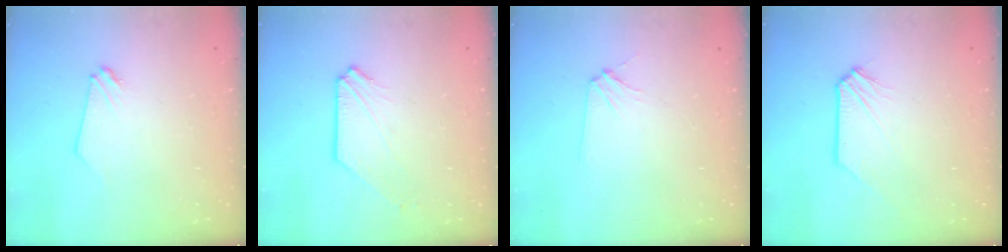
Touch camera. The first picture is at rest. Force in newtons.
{"total": 1.4, "press": 1.3, "slide": 0.2}
{"total": 4.0, "press": 4.0, "slide": 0.6}
{"total": 0.0}